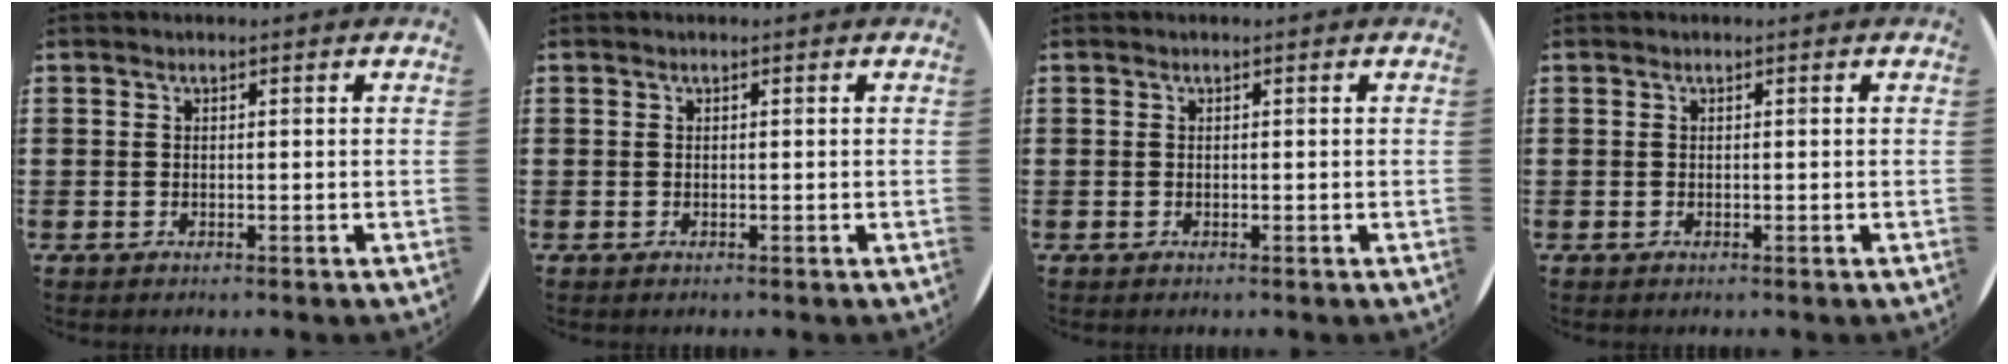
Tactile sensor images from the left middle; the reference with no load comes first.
{"total": 0.0}
{"total": 0.0}
{"total": 0.0}